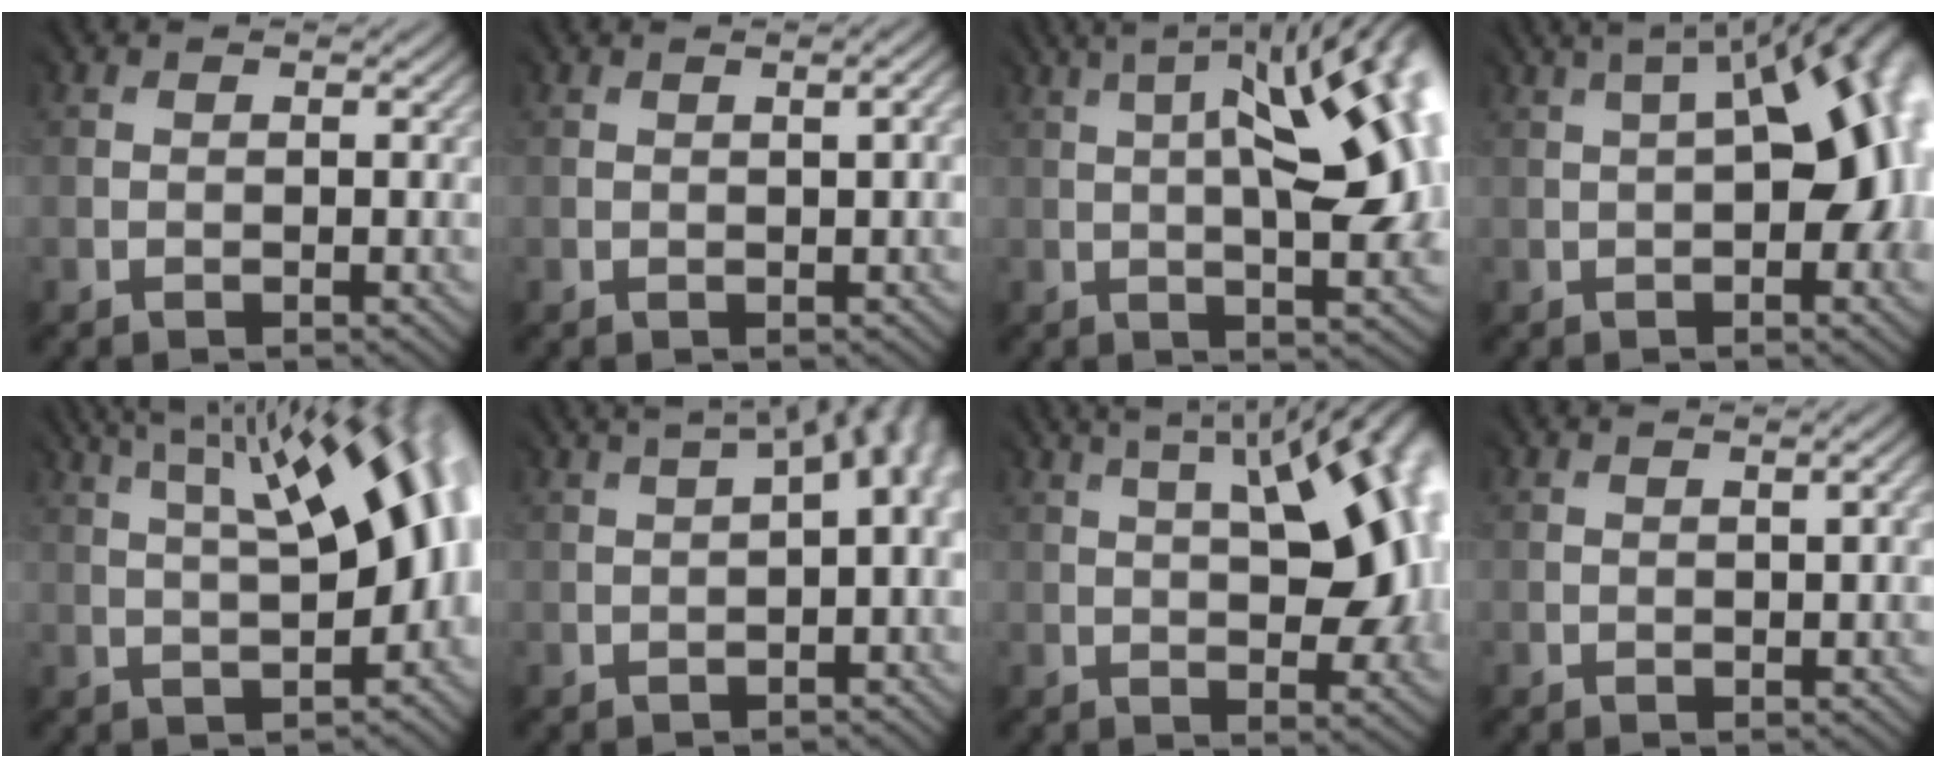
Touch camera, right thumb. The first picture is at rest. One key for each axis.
{"total": 0.7, "fx": 0.2, "fy": -0.6, "fz": 0.3, "tx": -0.003, "ty": 0.002, "tz": 0.006}
{"total": 14.1, "fx": 1.4, "fy": 4.6, "fz": 13.3, "tx": -0.161, "ty": 0.024, "tz": 0.017}
{"total": 14.2, "fx": 0.3, "fy": 6.2, "fz": 12.8, "tx": -0.146, "ty": 0.023, "tz": 0.000}
{"total": 13.7, "fx": 3.6, "fy": 4.7, "fz": 12.3, "tx": -0.154, "ty": 0.038, "tz": 0.050}
{"total": 4.9, "fx": 0.5, "fy": 1.7, "fz": 4.6, "tx": -0.030, "ty": 0.026, "tz": 0.005}
{"total": 13.6, "fx": 3.1, "fy": 5.2, "fz": 12.2, "tx": -0.160, "ty": 0.036, "tz": 0.045}
{"total": 0.7, "fx": 0.2, "fy": -0.7, "fz": -0.1, "tx": 0.003, "ty": 0.001, "tz": 0.005}